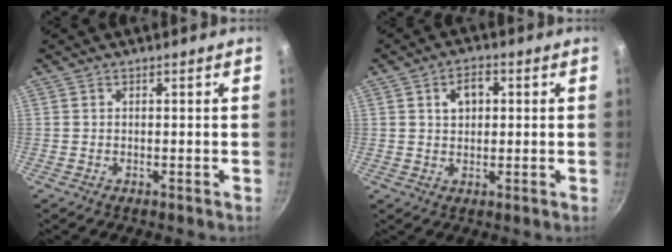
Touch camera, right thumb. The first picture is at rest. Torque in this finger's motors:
{"motor_torque": [-0.34, -0.29, -0.05, 0.11, 0.04]}